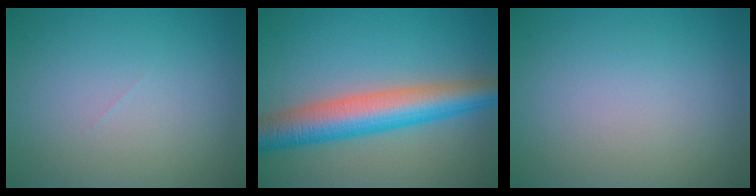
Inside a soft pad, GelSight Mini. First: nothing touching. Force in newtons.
{"total": 7.6, "press": 7.6, "slide": 0.2}
{"total": 0.0}